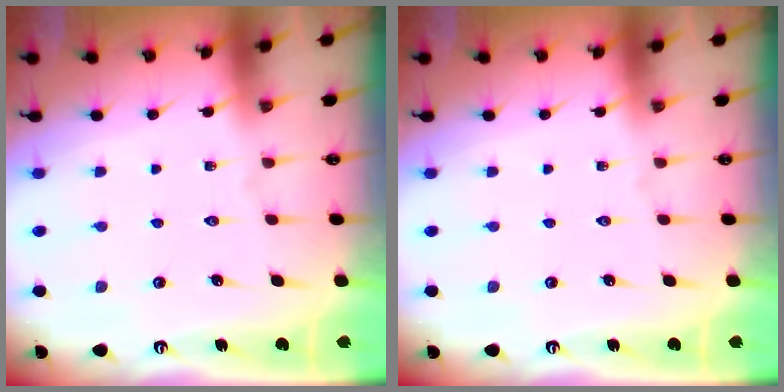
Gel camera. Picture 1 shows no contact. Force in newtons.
{"total": 0.0}